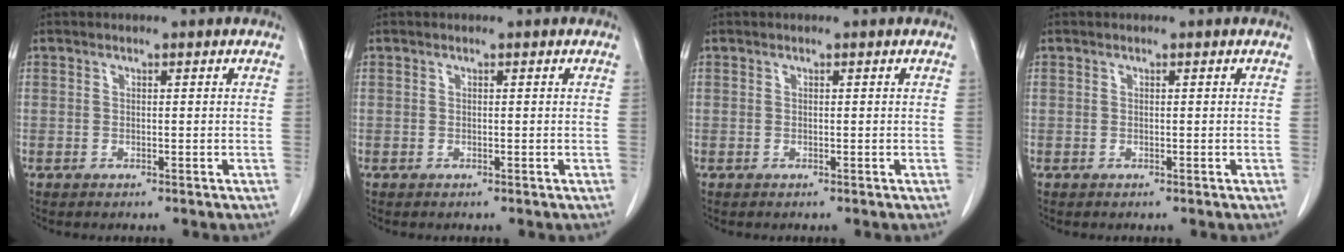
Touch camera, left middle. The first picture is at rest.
{"total": 0.0}
{"total": 0.0}
{"total": 0.0}